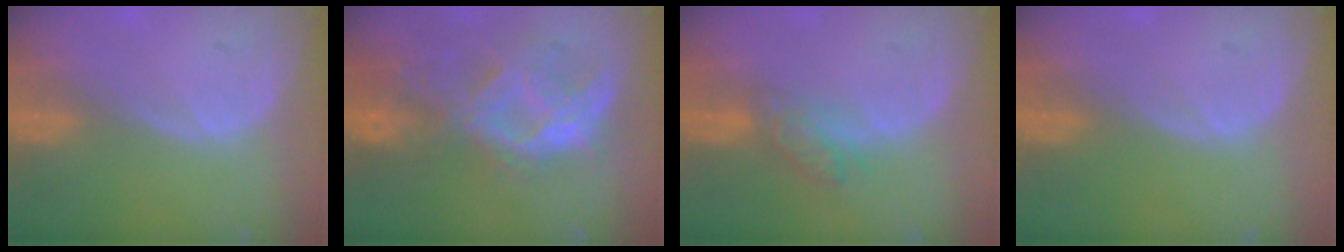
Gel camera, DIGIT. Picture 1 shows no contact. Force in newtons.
{"total": 9.7, "press": 8.9, "slide": 3.9}
{"total": 4.3, "press": 4.1, "slide": 1.1}
{"total": 0.0}